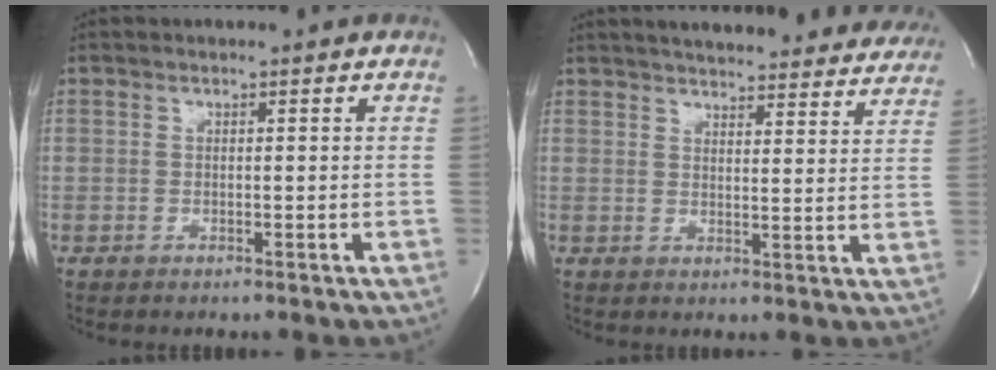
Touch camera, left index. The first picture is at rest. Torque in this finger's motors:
{"motor_torque": [0.13, -0.26, 0.30, 0.10]}